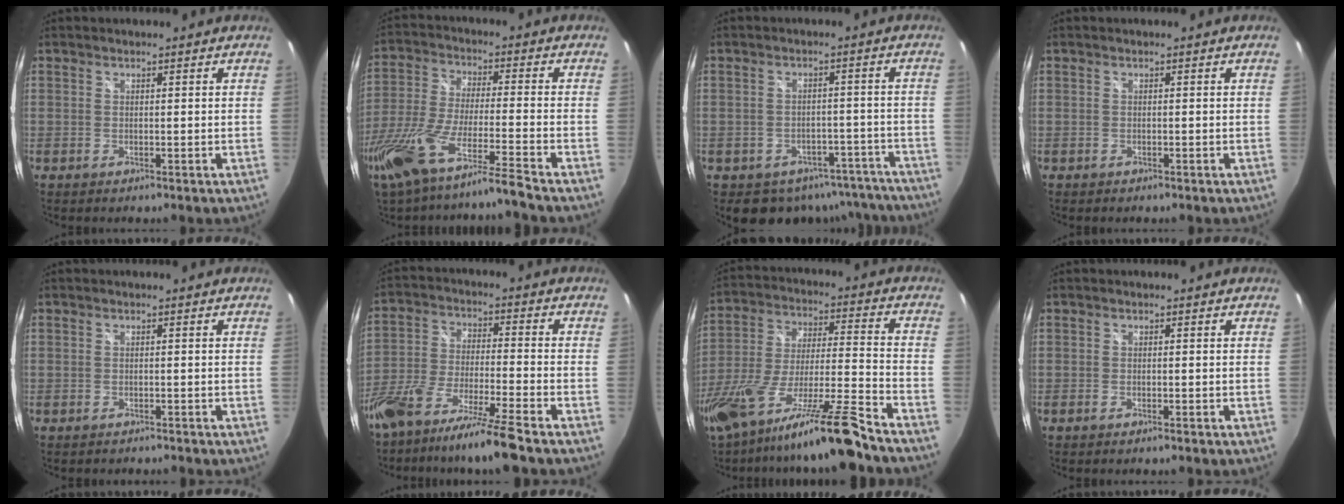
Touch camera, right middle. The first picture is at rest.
{"total": 15.5, "force": [-12.0, -0.7, 9.7], "torque": [-0.196, -0.043, -0.216]}
{"total": 11.3, "force": [-8.6, 6.6, 2.9], "torque": [-0.051, 0.017, -0.083]}
{"total": 0.0}
{"total": 1.2, "force": [-1.2, 0.3, 0.2], "torque": [-0.008, -0.008, -0.017]}
{"total": 12.2, "force": [-9.6, 0.4, 7.5], "torque": [-0.154, -0.019, -0.173]}
{"total": 22.3, "force": [-17.0, -0.3, 14.6], "torque": [-0.260, -0.056, -0.290]}
{"total": 0.9, "force": [-0.8, 0.1, 0.5], "torque": [-0.009, 0.001, -0.014]}